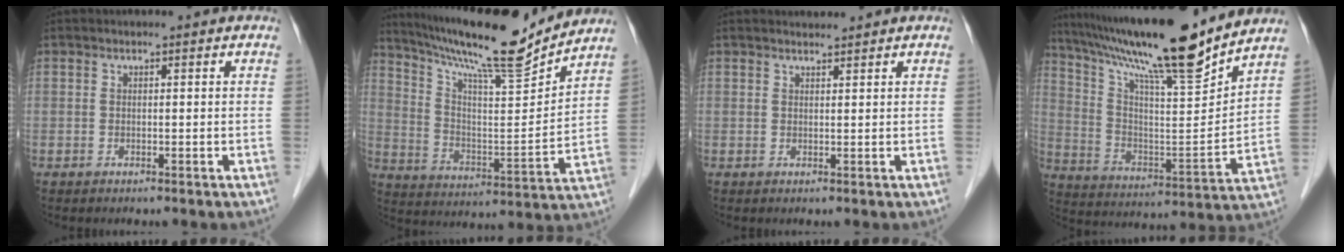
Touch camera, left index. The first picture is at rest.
{"total": 18.8, "force": [16.7, 0.2, 8.6], "torque": [-0.153, -0.013, 0.270]}
{"total": 1.4, "force": [1.4, 0.0, 0.1], "torque": [-0.007, 0.006, 0.028]}
{"total": 21.6, "force": [18.0, 0.3, 11.8], "torque": [-0.204, -0.010, 0.300]}